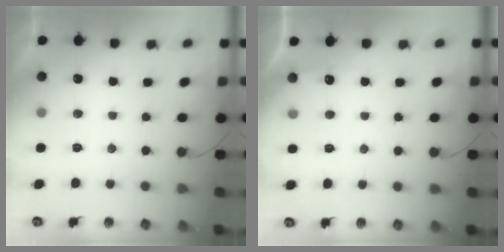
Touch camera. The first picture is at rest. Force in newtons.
{"total": 2.9, "press": 2.9, "slide": 0.3}